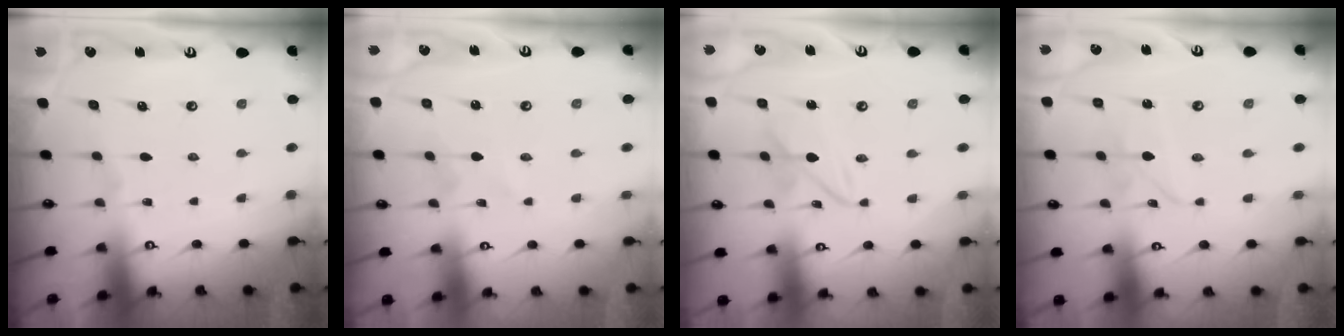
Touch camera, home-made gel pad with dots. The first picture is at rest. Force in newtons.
{"total": 0.0}
{"total": 5.0, "press": 5.0, "slide": 0.4}
{"total": 2.2, "press": 2.2, "slide": 0.2}